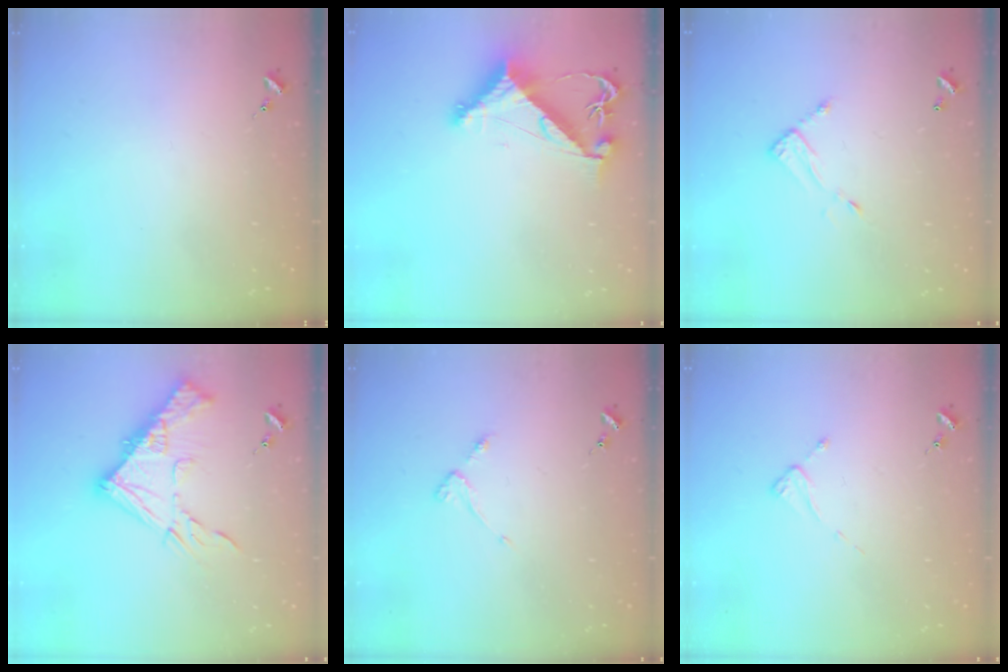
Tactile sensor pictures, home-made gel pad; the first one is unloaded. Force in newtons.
{"total": 8.0, "press": 8.0, "slide": 0.7}
{"total": 7.1, "press": 7.1, "slide": 0.5}
{"total": 16.7, "press": 16.6, "slide": 1.8}
{"total": 4.0, "press": 3.9, "slide": 0.5}
{"total": 2.4, "press": 2.4, "slide": 0.3}